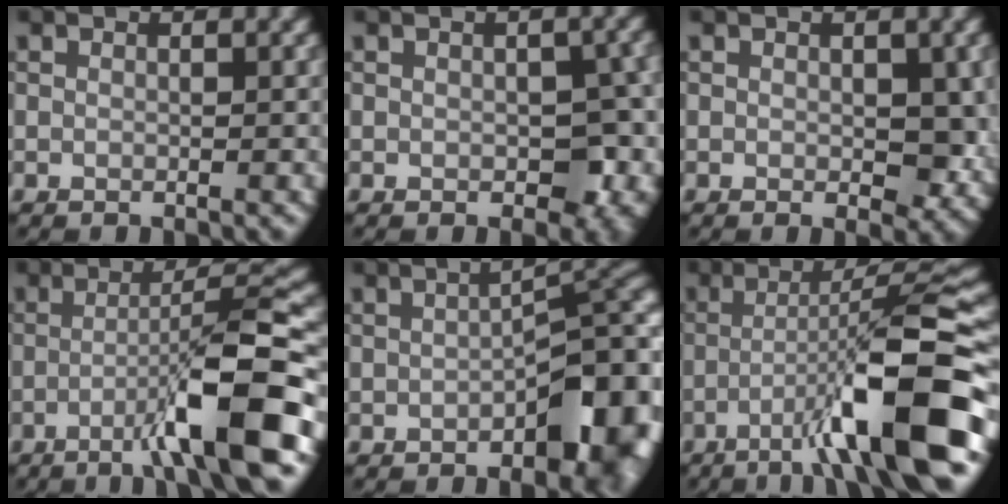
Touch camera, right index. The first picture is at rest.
{"total": 6.3, "force": [-0.8, 3.8, 4.9], "torque": [-0.062, -0.020, -0.001]}
{"total": 3.3, "force": [0.0, 1.7, 2.8], "torque": [-0.033, -0.004, 0.003]}
{"total": 8.9, "force": [-3.5, 0.9, 8.1], "torque": [-0.118, 0.016, -0.067]}
{"total": 7.8, "force": [-2.6, 3.1, 6.7], "torque": [-0.069, 0.011, -0.036]}
{"total": 11.1, "force": [-4.6, 1.1, 10.1], "torque": [-0.145, 0.025, -0.074]}